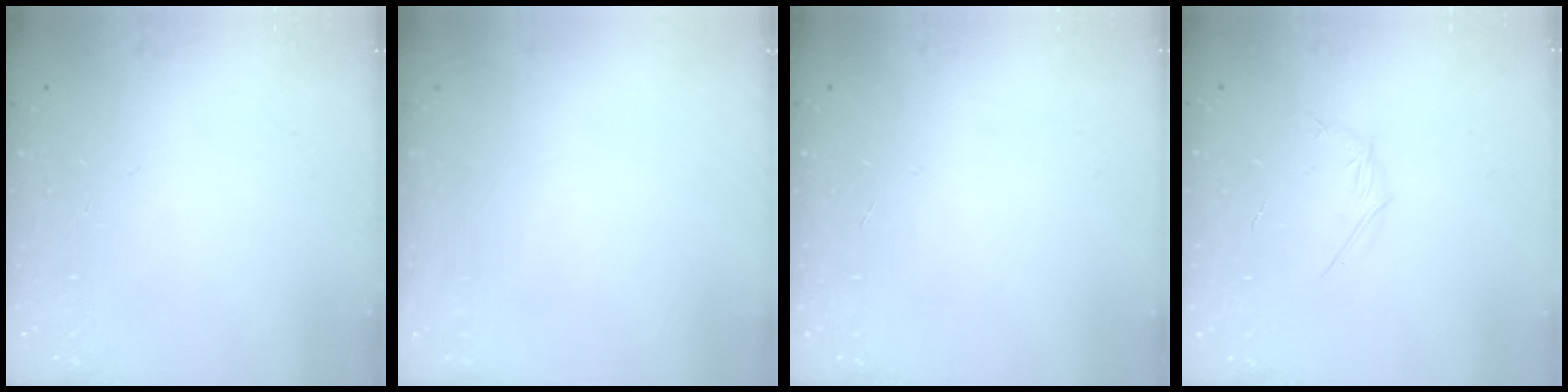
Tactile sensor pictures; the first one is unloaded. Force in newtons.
{"total": 0.0}
{"total": 0.0}
{"total": 3.6, "press": 3.4, "slide": 0.9}